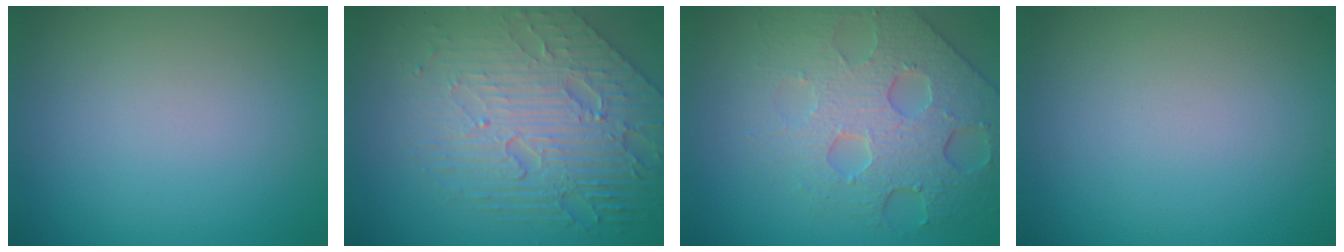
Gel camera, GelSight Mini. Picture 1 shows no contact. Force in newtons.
{"total": 8.3, "press": 5.7, "slide": 6.1}
{"total": 6.3, "press": 5.1, "slide": 3.8}
{"total": 0.0}